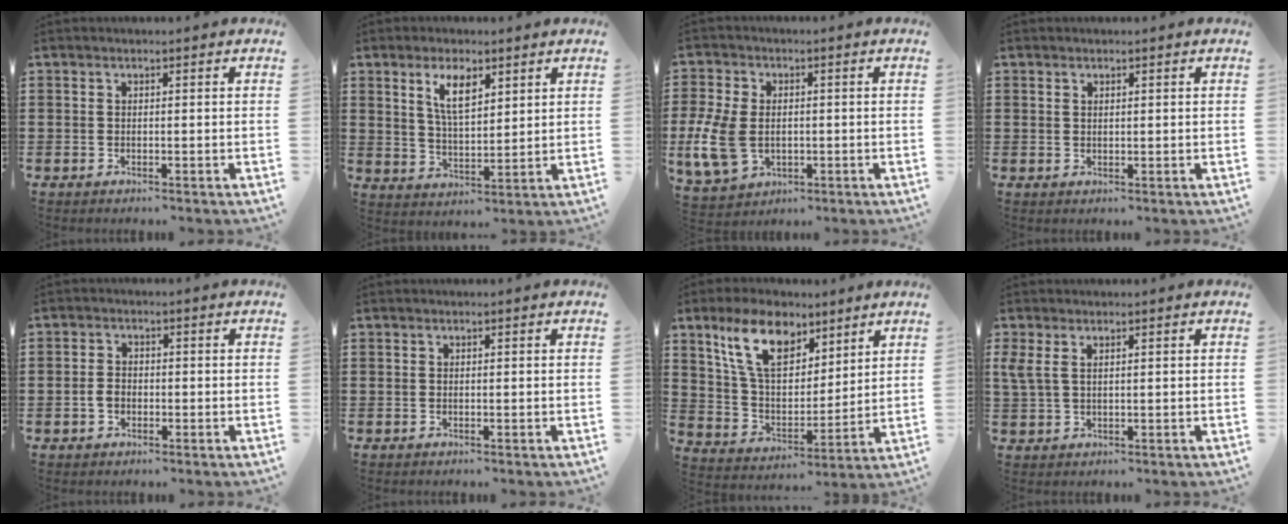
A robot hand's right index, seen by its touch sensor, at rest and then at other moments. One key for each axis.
{"total": 6.2, "fx": 3.2, "fy": 2.4, "fz": 4.7, "tx": -0.094, "ty": 0.004, "tz": 0.055}
{"total": 8.2, "fx": -1.1, "fy": 5.7, "fz": 5.8, "tx": -0.152, "ty": 0.002, "tz": -0.025}
{"total": 0.5, "fx": 0.4, "fy": 0.2, "fz": 0.3, "tx": -0.006, "ty": 0.000, "tz": 0.008}
{"total": 2.4, "fx": -0.8, "fy": 1.7, "fz": 1.5, "tx": -0.036, "ty": 0.000, "tz": -0.018}
{"total": 0.0}
{"total": 12.0, "fx": 7.7, "fy": 6.1, "fz": 6.9, "tx": -0.157, "ty": -0.003, "tz": 0.145}
{"total": 2.6, "fx": 1.2, "fy": 1.0, "fz": 2.0, "tx": -0.051, "ty": 0.002, "tz": 0.019}